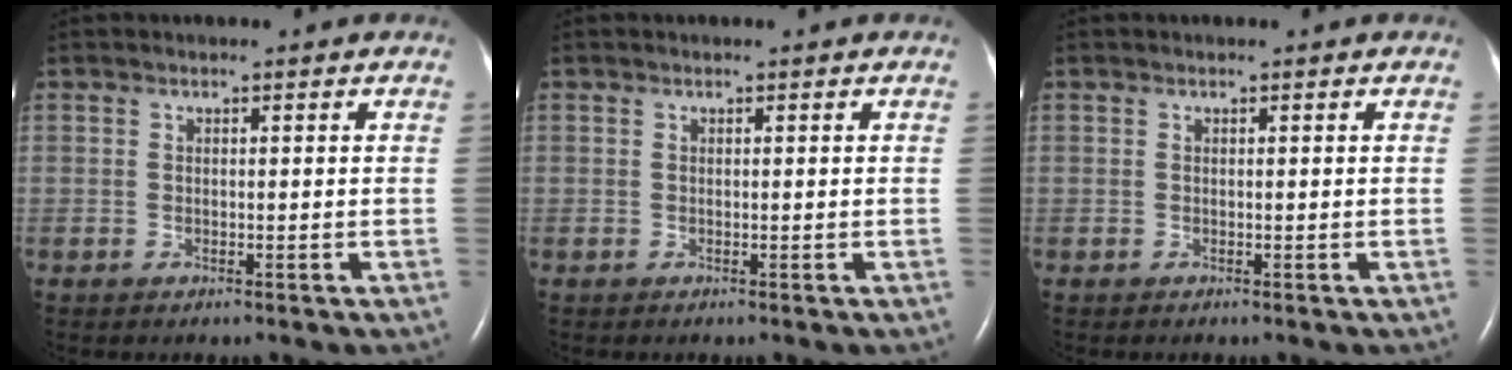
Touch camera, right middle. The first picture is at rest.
{"total": 0.0}
{"total": 0.0}